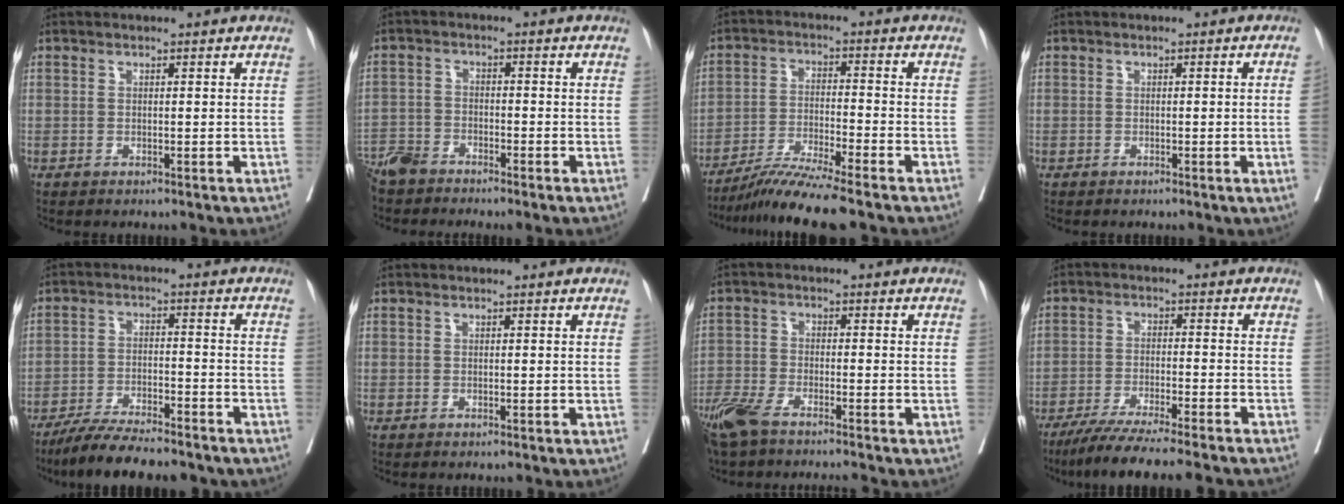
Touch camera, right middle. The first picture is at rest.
{"total": 4.2, "force": [-4.0, 0.8, 1.1], "torque": [-0.014, -0.010, -0.081]}
{"total": 7.9, "force": [-6.7, -1.5, 3.9], "torque": [-0.074, -0.030, -0.125]}
{"total": 1.8, "force": [-0.3, -0.7, 1.6], "torque": [-0.017, -0.001, -0.003]}
{"total": 12.2, "force": [-10.5, 1.9, 5.8], "torque": [-0.091, -0.014, -0.164]}
{"total": 0.0}
{"total": 8.1, "force": [-6.6, 1.0, 4.5], "torque": [-0.088, -0.021, -0.123]}
{"total": 13.0, "force": [-11.3, -0.7, 6.5], "torque": [-0.080, -0.031, -0.175]}